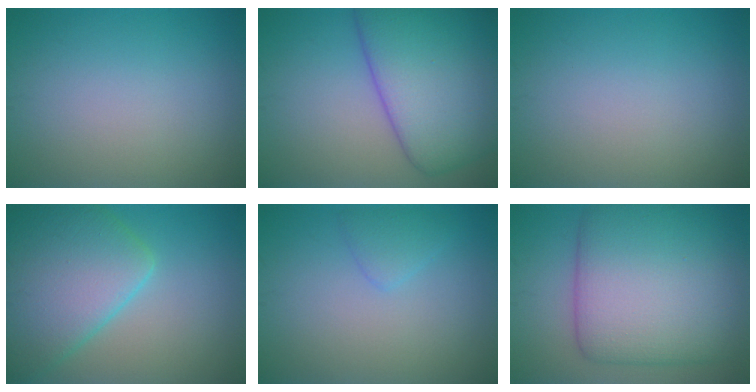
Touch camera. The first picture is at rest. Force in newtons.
{"total": 10.8, "press": 10.8, "slide": 0.5}
{"total": 0.0}
{"total": 9.5, "press": 9.4, "slide": 0.4}
{"total": 1.5, "press": 1.5, "slide": 0.1}
{"total": 11.8, "press": 11.8, "slide": 0.3}